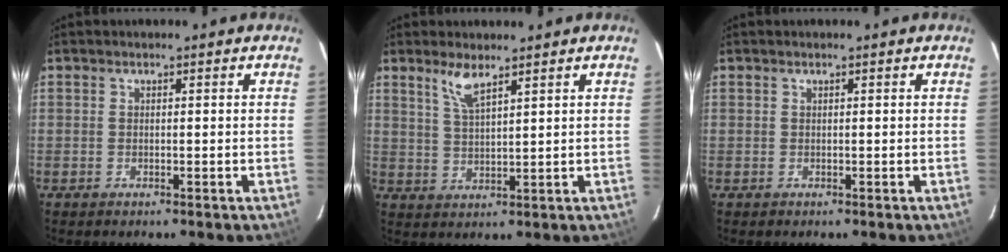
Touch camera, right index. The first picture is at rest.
{"total": 4.5, "force": [3.3, 0.5, 2.9], "torque": [-0.062, -0.003, 0.069]}
{"total": 0.0}